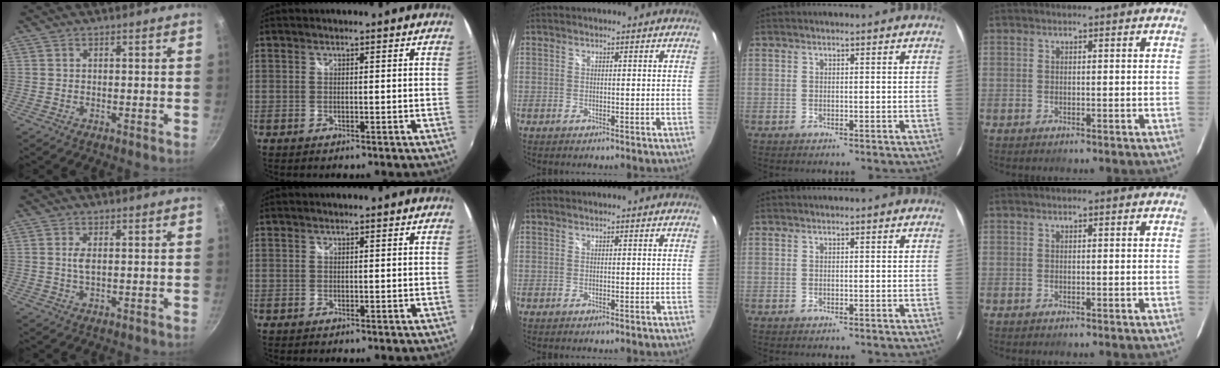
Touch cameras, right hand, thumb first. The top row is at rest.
{"thumb": {"total": 2.1, "force": [0.4, 0.8, 1.9], "torque": [-0.041, -0.001, 0.009]}}